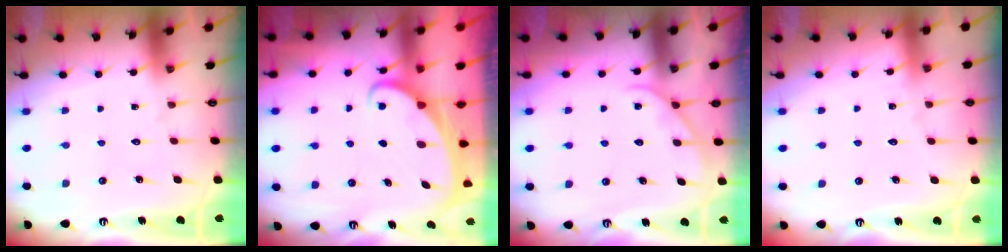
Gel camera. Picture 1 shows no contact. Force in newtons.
{"total": 2.4, "press": 2.4, "slide": 0.3}
{"total": 3.5, "press": 3.4, "slide": 0.4}
{"total": 2.4, "press": 2.4, "slide": 0.3}